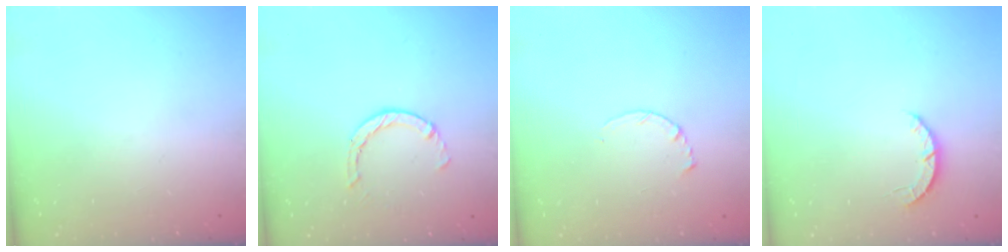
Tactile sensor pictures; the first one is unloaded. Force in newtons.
{"total": 2.9, "press": 2.8, "slide": 0.4}
{"total": 3.5, "press": 3.5, "slide": 0.4}
{"total": 2.8, "press": 2.8, "slide": 0.4}